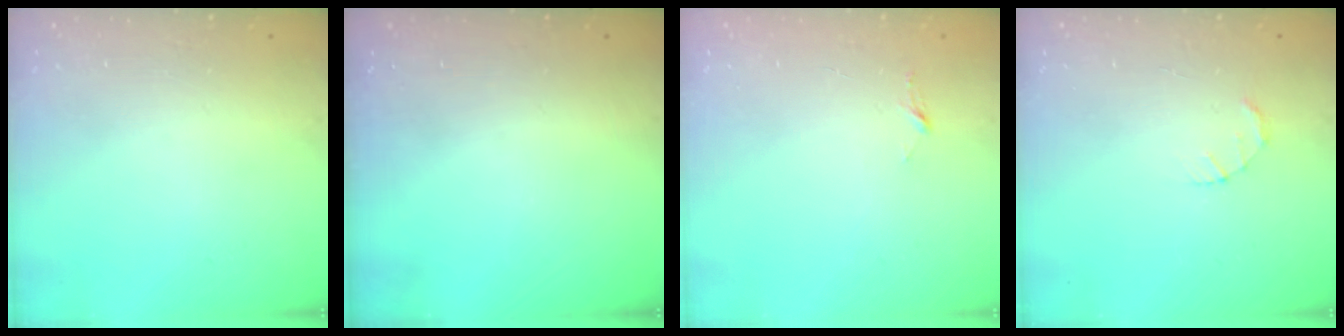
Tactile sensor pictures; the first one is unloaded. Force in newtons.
{"total": 0.0}
{"total": 2.9, "press": 2.9, "slide": 0.3}
{"total": 1.5, "press": 1.5, "slide": 0.3}